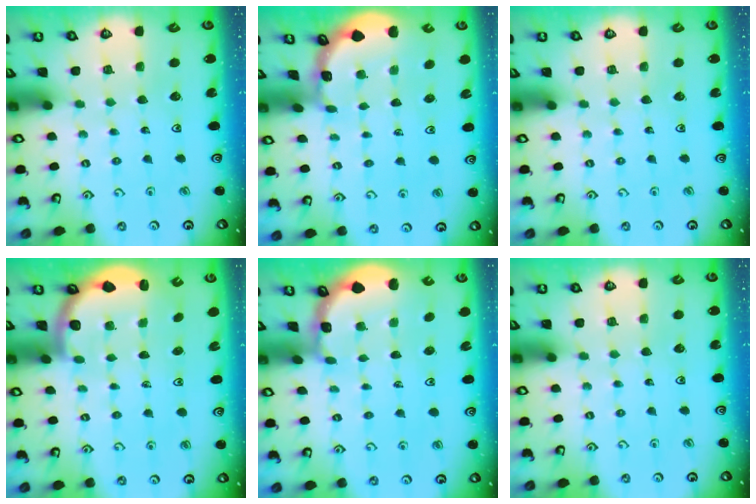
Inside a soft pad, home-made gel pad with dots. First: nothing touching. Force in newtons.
{"total": 1.2, "press": 1.2, "slide": 0.1}
{"total": 0.0}
{"total": 2.6, "press": 2.5, "slide": 0.6}
{"total": 2.0, "press": 2.0, "slide": 0.3}
{"total": 0.0}